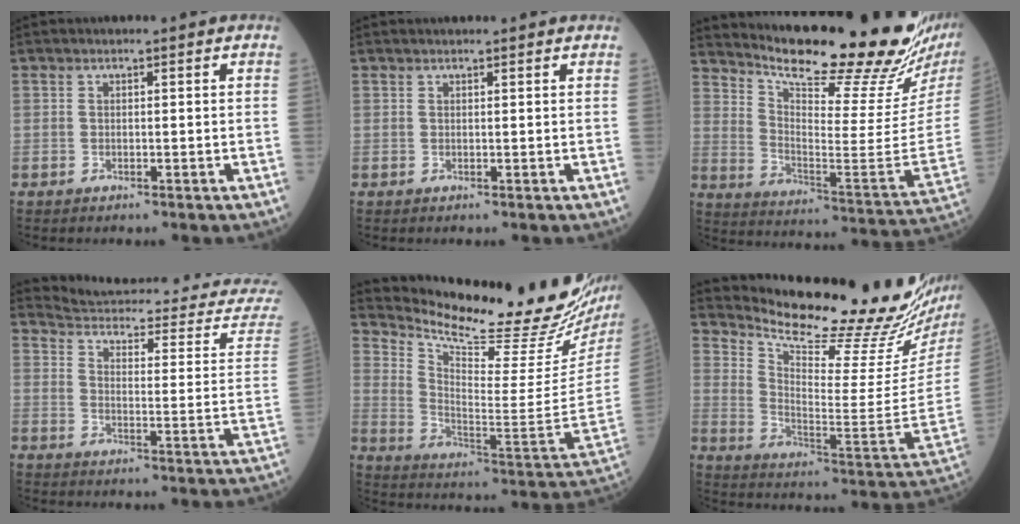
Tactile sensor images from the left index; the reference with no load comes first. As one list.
[{"total": 3.1, "force": [2.9, 0.2, 0.9], "torque": [-0.012, 0.023, 0.034]}, {"total": 25.9, "force": [22.5, 0.2, 12.8], "torque": [-0.212, -0.101, 0.313]}, {"total": 23.3, "force": [23.0, 1.4, 3.7], "torque": [-0.050, -0.133, 0.269]}, {"total": 26.2, "force": [23.5, 1.4, 11.6], "torque": [-0.196, -0.109, 0.327]}, {"total": 25.2, "force": [22.8, -0.1, 10.7], "torque": [-0.177, -0.114, 0.317]}]